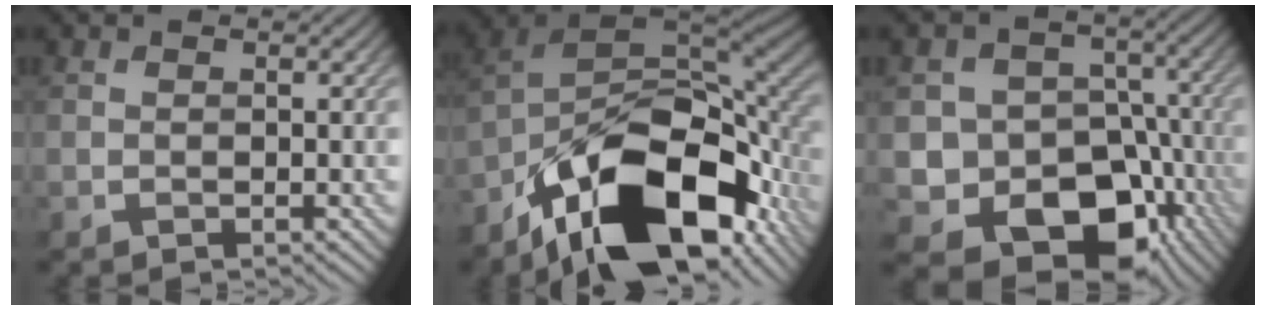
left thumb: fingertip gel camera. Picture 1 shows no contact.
{"total": 19.3, "force": [-10.2, 9.8, 13.1], "torque": [-0.228, -0.037, -0.164]}
{"total": 14.3, "force": [-6.1, 10.8, 7.0], "torque": [-0.121, -0.031, -0.098]}